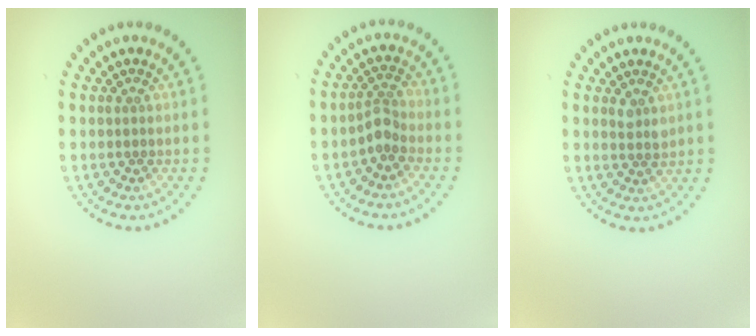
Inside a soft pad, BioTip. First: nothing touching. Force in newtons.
{"total": 2.0, "press": 1.4, "slide": 1.4}
{"total": 1.2, "press": 1.1, "slide": 0.4}